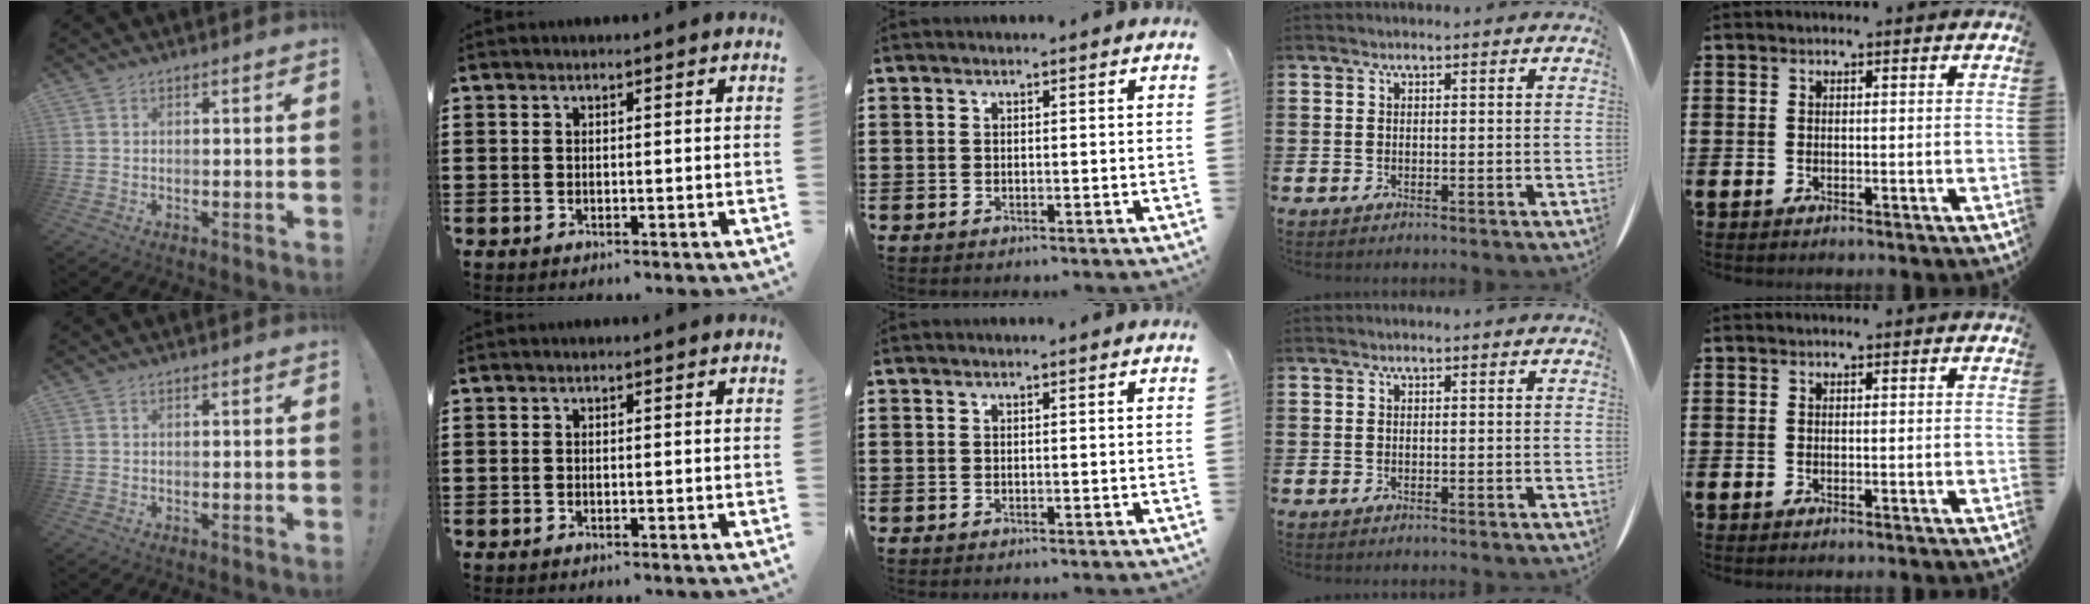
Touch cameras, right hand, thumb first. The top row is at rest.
{}